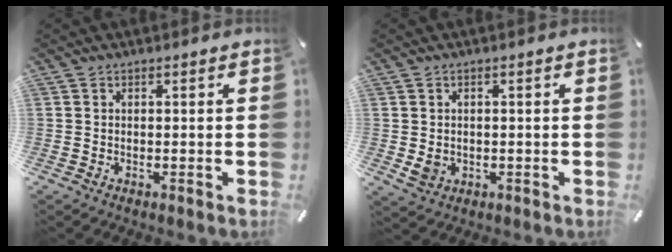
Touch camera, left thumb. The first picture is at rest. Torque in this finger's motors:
{"motor_torque": [-0.02, 0.05, 0.02, 0.02, 0.01]}